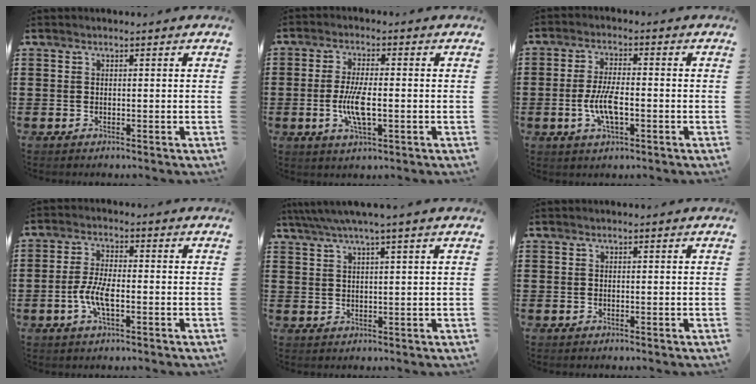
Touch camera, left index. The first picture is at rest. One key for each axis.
{"total": 6.4, "fx": -1.2, "fy": 1.9, "fz": 6.0, "tx": -0.130, "ty": -0.007, "tz": -0.028}
{"total": 6.5, "fx": -1.6, "fy": 2.2, "fz": 5.9, "tx": -0.127, "ty": -0.003, "tz": -0.033}
{"total": 5.5, "fx": -1.7, "fy": 1.9, "fz": 4.9, "tx": -0.117, "ty": -0.005, "tz": -0.040}
{"total": 3.1, "fx": 2.2, "fy": -0.4, "fz": 2.2, "tx": -0.047, "ty": -0.002, "tz": 0.037}
{"total": 0.0}